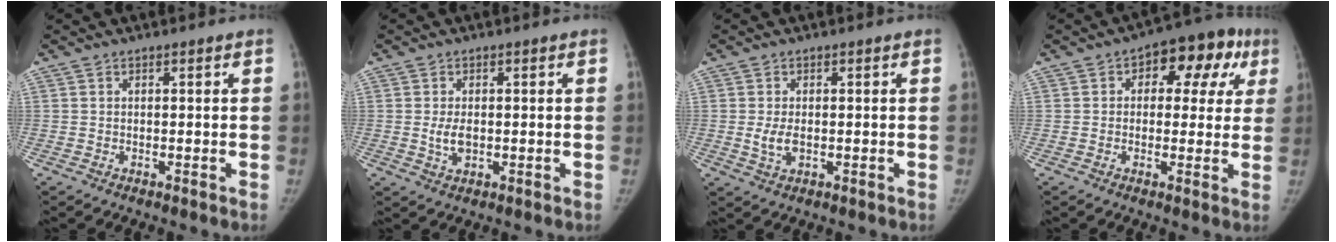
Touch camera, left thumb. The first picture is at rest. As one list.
[{"total": 3.3, "force": [-0.3, 1.9, 2.6], "torque": [-0.048, -0.005, -0.002]}, {"total": 3.2, "force": [-0.4, 1.8, 2.6], "torque": [-0.052, -0.006, -0.004]}, {"total": 12.5, "force": [4.1, 7.6, 9.0], "torque": [-0.054, 0.022, 0.043]}]